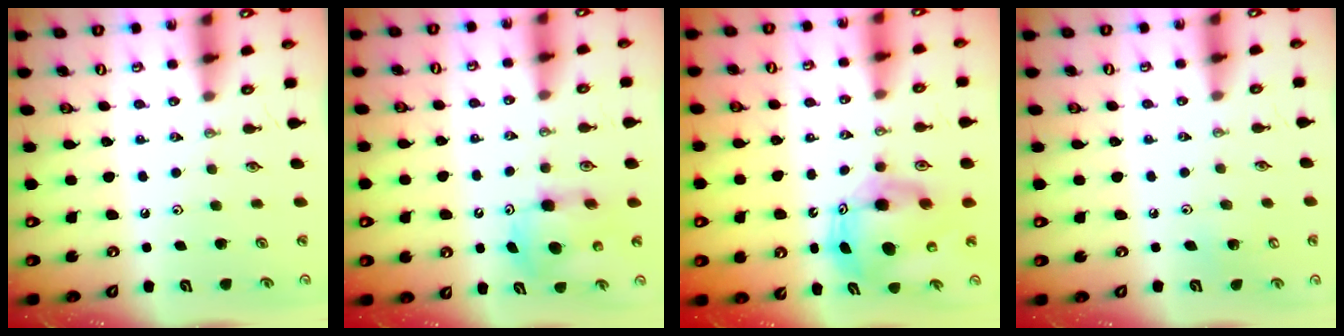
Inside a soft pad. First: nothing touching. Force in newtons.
{"total": 11.2, "press": 11.2, "slide": 0.6}
{"total": 11.7, "press": 11.7, "slide": 0.8}
{"total": 4.0, "press": 4.0, "slide": 0.3}